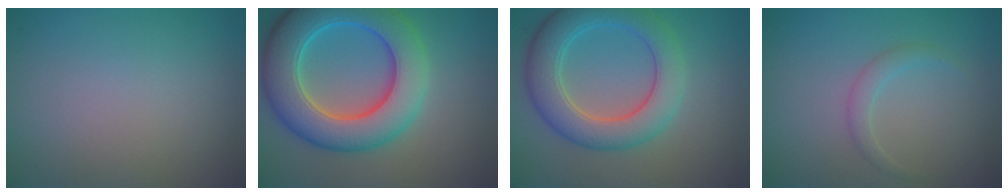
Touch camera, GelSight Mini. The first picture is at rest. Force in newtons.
{"total": 10.0, "press": 10.0, "slide": 0.5}
{"total": 6.1, "press": 6.1, "slide": 0.2}
{"total": 1.3, "press": 1.2, "slide": 0.2}